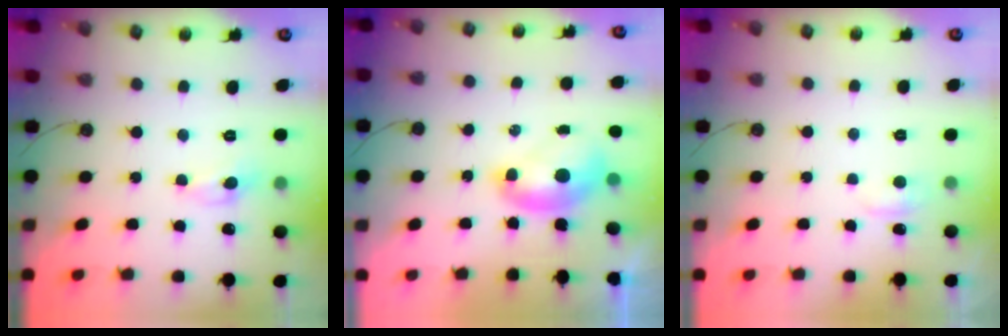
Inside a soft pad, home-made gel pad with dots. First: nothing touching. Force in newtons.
{"total": 2.0, "press": 1.9, "slide": 0.4}
{"total": 2.5, "press": 2.5, "slide": 0.6}